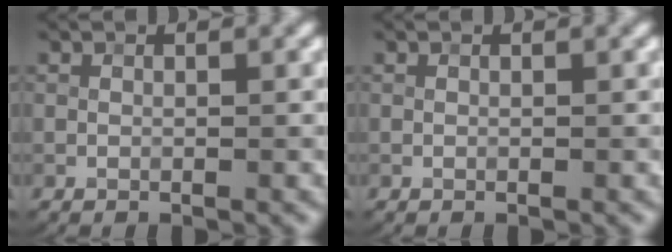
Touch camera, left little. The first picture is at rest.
{"total": 0.0}